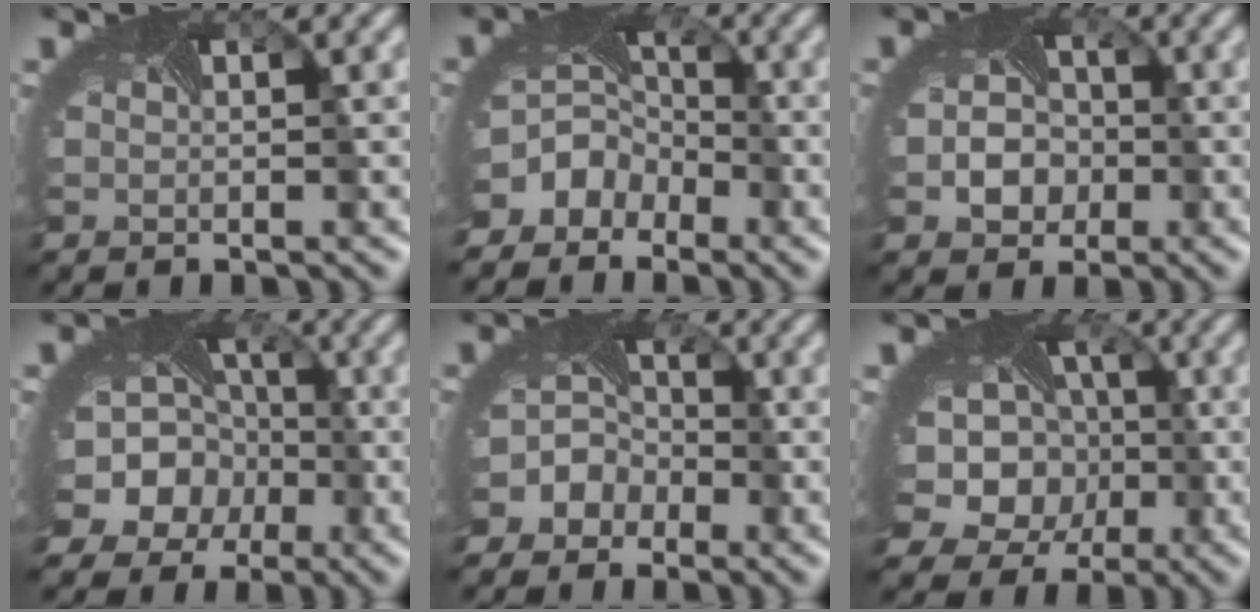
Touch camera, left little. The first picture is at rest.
{"total": 7.4, "force": [-4.2, 5.8, 2.0], "torque": [-0.036, -0.011, -0.070]}
{"total": 4.1, "force": [-1.0, 3.4, 2.0], "torque": [-0.021, -0.004, -0.011]}
{"total": 13.5, "force": [-4.6, 11.4, 5.4], "torque": [-0.117, -0.021, -0.094]}
{"total": 7.3, "force": [-3.3, 6.2, 2.0], "torque": [-0.029, -0.005, -0.071]}
{"total": 12.8, "force": [-0.7, 10.8, 6.9], "torque": [-0.137, 0.004, -0.034]}